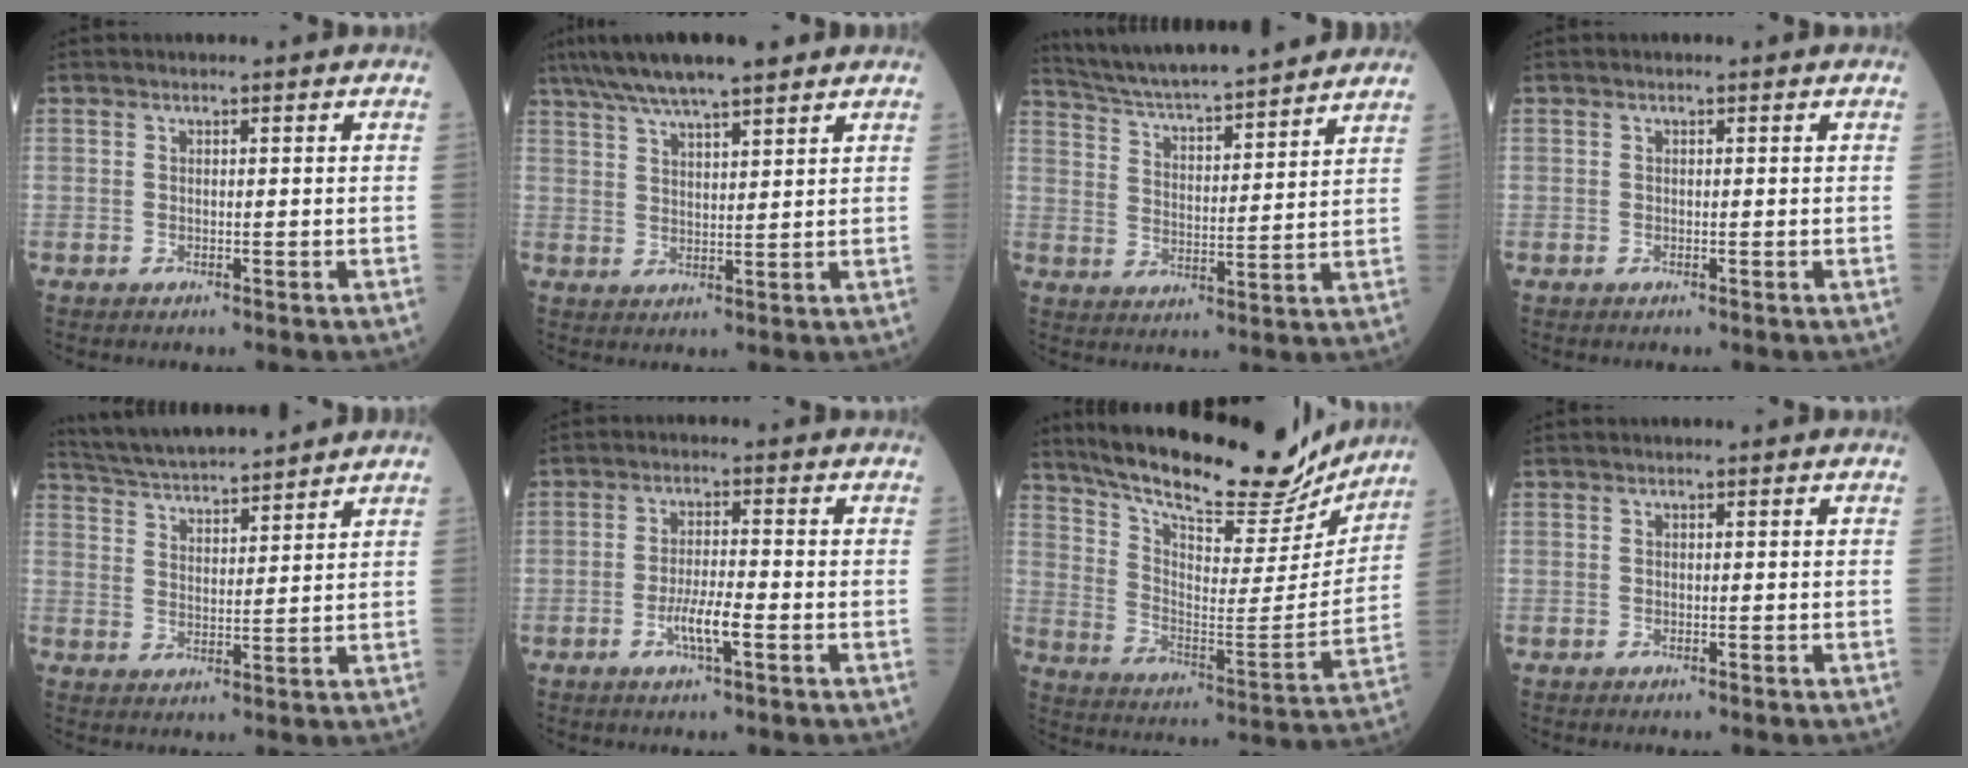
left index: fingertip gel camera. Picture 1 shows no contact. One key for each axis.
{"total": 10.8, "fx": 8.5, "fy": 1.3, "fz": 6.5, "tx": -0.111, "ty": 0.030, "tz": 0.146}
{"total": 18.3, "fx": 16.6, "fy": 1.2, "fz": 7.7, "tx": -0.132, "ty": 0.018, "tz": 0.255}
{"total": 0.0}
{"total": 13.0, "fx": 12.1, "fy": 0.7, "fz": 4.7, "tx": -0.092, "ty": 0.021, "tz": 0.200}
{"total": 4.7, "fx": -1.8, "fy": 0.5, "fz": 4.2, "tx": -0.085, "ty": -0.003, "tz": -0.036}
{"total": 24.4, "fx": 21.2, "fy": 5.4, "fz": 10.9, "tx": -0.185, "ty": -0.018, "tz": 0.312}
{"total": 0.0}